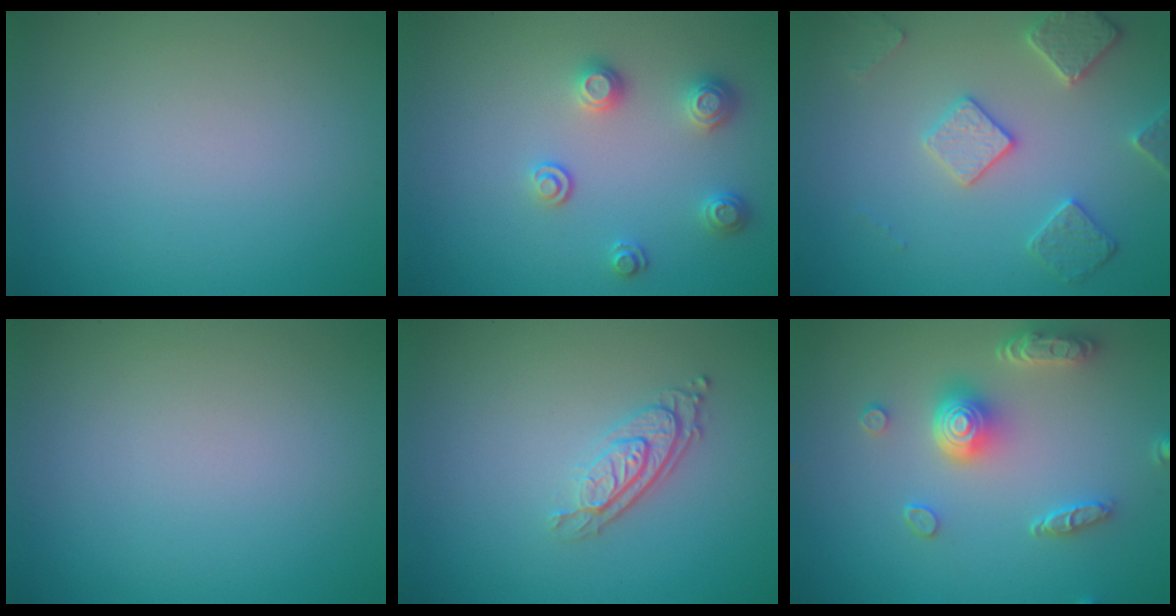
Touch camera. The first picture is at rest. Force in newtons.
{"total": 2.3, "press": 2.3, "slide": 0.6}
{"total": 3.7, "press": 3.4, "slide": 1.5}
{"total": 0.0}
{"total": 3.0, "press": 2.2, "slide": 2.0}
{"total": 5.0, "press": 3.8, "slide": 3.2}